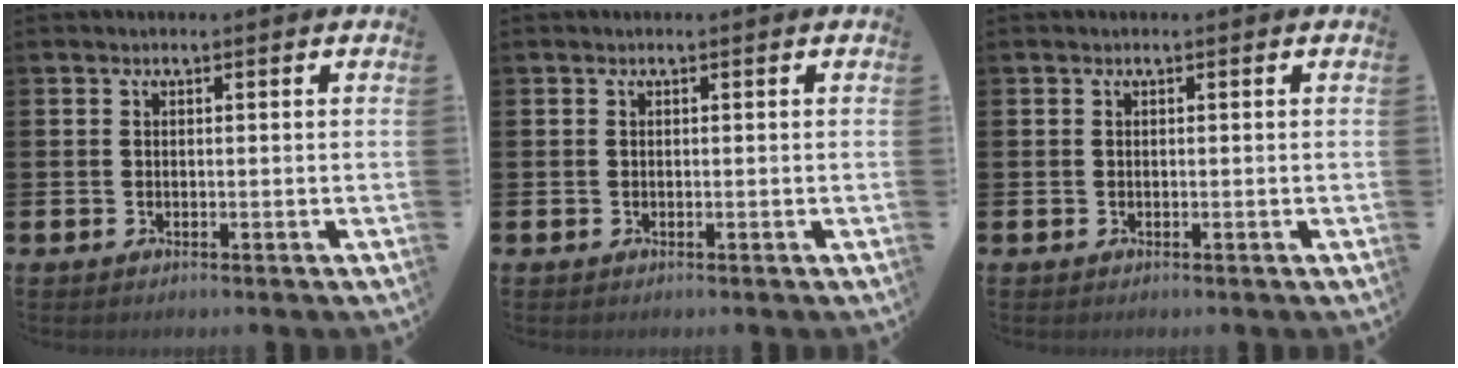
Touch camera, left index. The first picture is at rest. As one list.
[{"total": 0.0}, {"total": 0.0}]